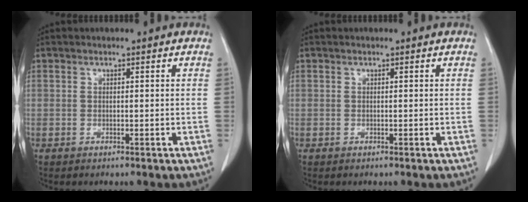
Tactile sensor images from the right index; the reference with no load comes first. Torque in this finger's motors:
{"motor_torque": [0.00, 0.00, 0.00, -0.01]}